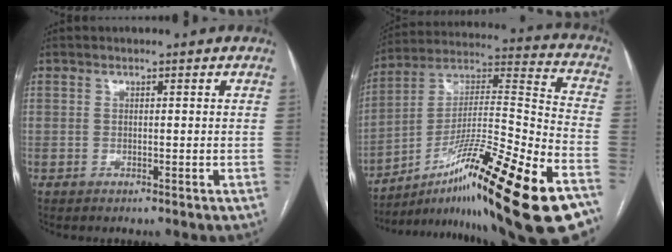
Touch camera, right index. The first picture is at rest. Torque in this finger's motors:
{"motor_torque": [1.13, -1.01, 0.45, 0.21]}